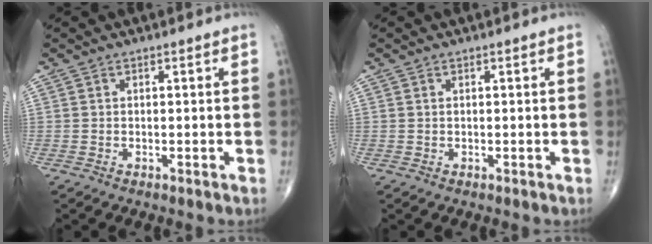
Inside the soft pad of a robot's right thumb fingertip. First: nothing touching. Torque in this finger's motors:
{"motor_torque": [0.40, -0.26, -0.17, -0.07, 0.02]}